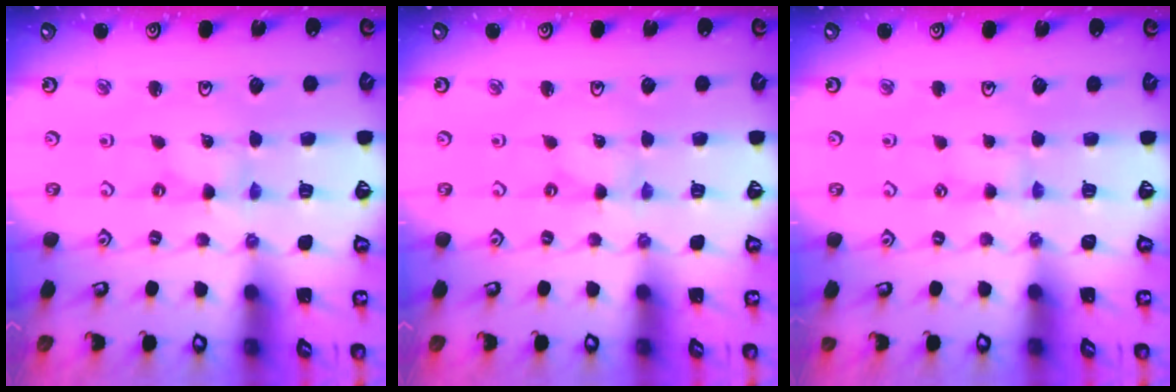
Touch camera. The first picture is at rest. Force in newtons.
{"total": 0.0}
{"total": 3.2, "press": 3.2, "slide": 0.4}